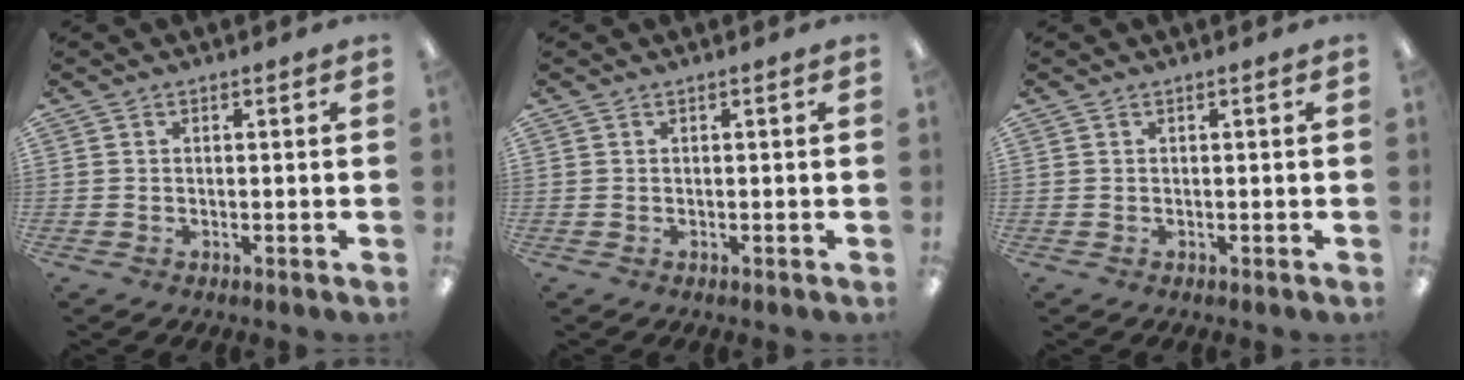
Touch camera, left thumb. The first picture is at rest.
{"total": 0.0}
{"total": 0.0}